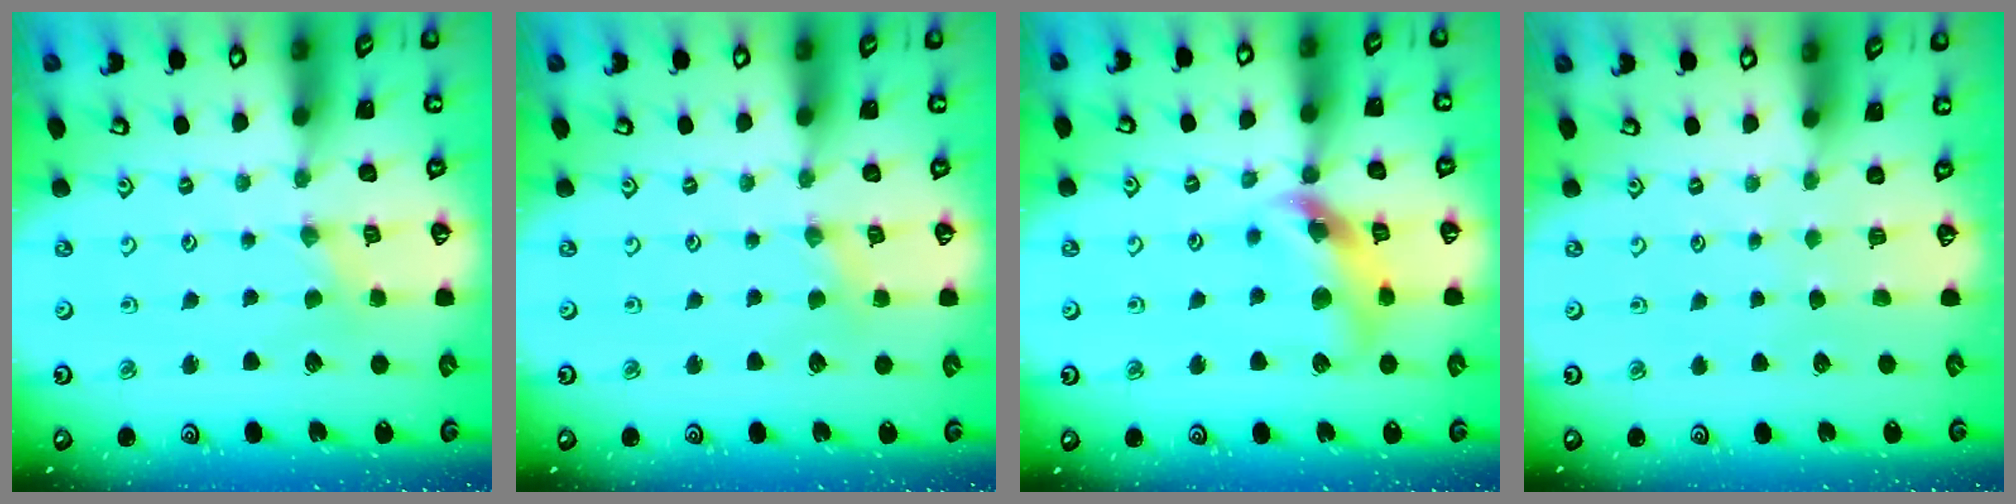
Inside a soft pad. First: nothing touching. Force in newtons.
{"total": 2.0, "press": 2.0, "slide": 0.4}
{"total": 12.9, "press": 12.7, "slide": 1.8}
{"total": 0.6, "press": 0.6, "slide": 0.1}